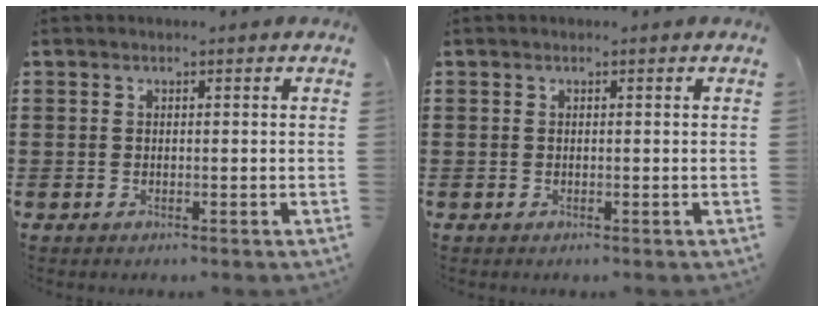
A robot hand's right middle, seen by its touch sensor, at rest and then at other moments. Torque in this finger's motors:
{"motor_torque": [0.00, 0.00, 0.00, -0.01]}